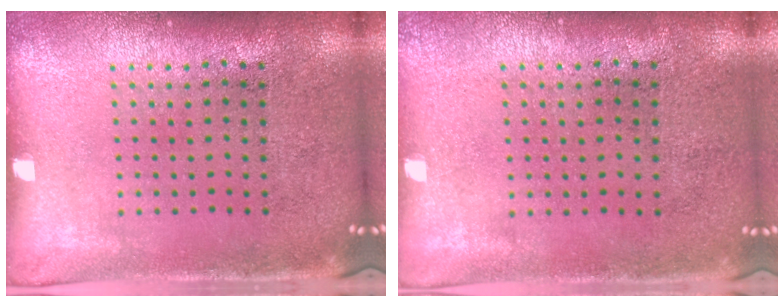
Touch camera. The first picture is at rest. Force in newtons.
{"total": 0.0}